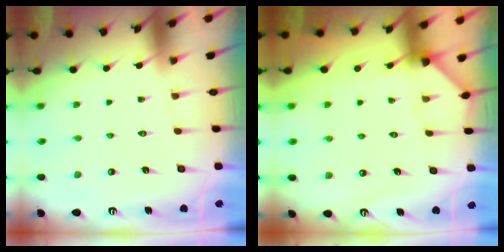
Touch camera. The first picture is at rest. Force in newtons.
{"total": 2.8, "press": 2.8, "slide": 0.2}